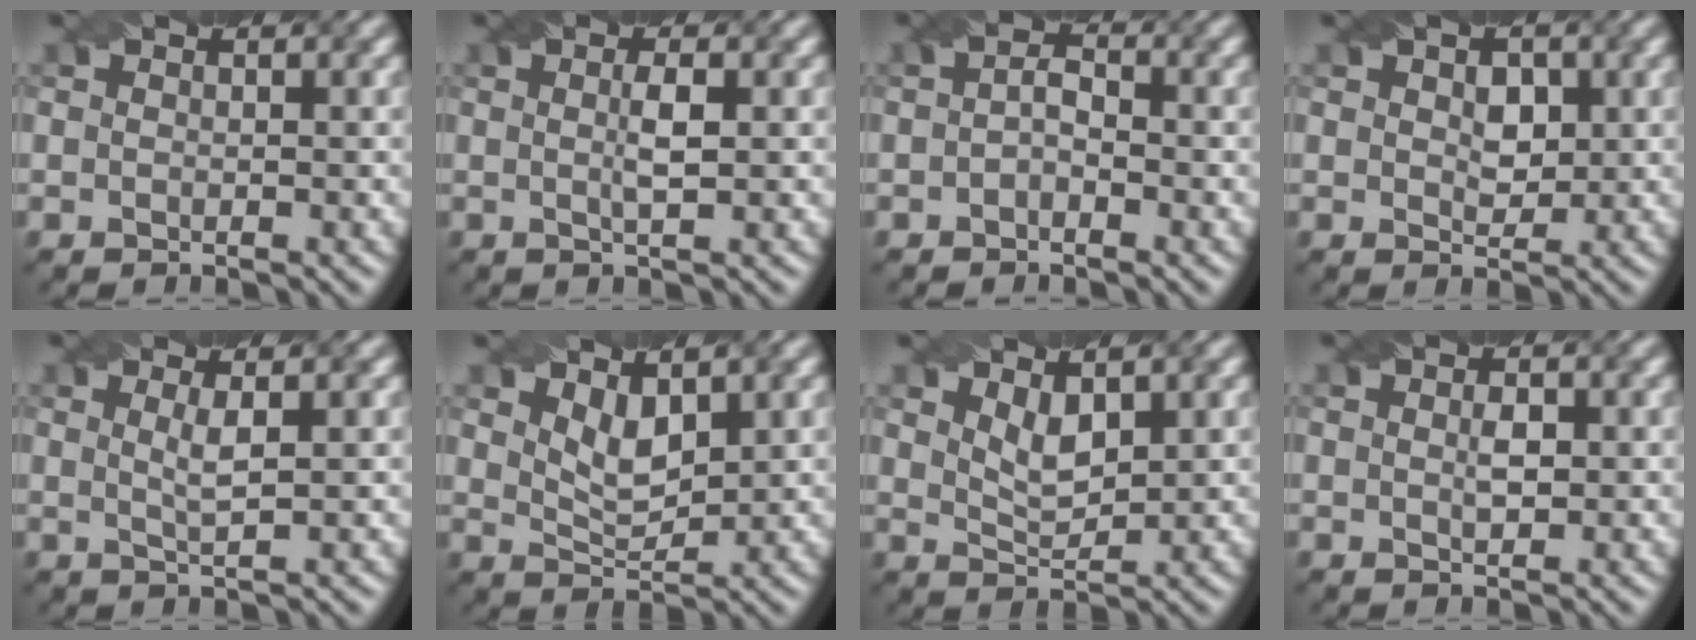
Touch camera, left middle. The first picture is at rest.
{"total": 2.1, "force": [0.2, 0.3, 2.0], "torque": [-0.039, 0.004, 0.001]}
{"total": 1.8, "force": [-0.4, 1.0, 1.4], "torque": [-0.030, 0.005, -0.011]}
{"total": 2.5, "force": [0.6, 1.7, 1.7], "torque": [-0.027, -0.004, 0.011]}
{"total": 1.9, "force": [0.6, 0.4, 1.8], "torque": [-0.032, -0.001, 0.008]}
{"total": 3.0, "force": [1.7, 1.4, 2.0], "torque": [-0.044, -0.007, 0.034]}
{"total": 2.5, "force": [1.5, 1.1, 1.7], "torque": [-0.036, -0.007, 0.032]}
{"total": 1.4, "force": [0.2, 0.6, 1.3], "torque": [-0.025, 0.002, 0.005]}